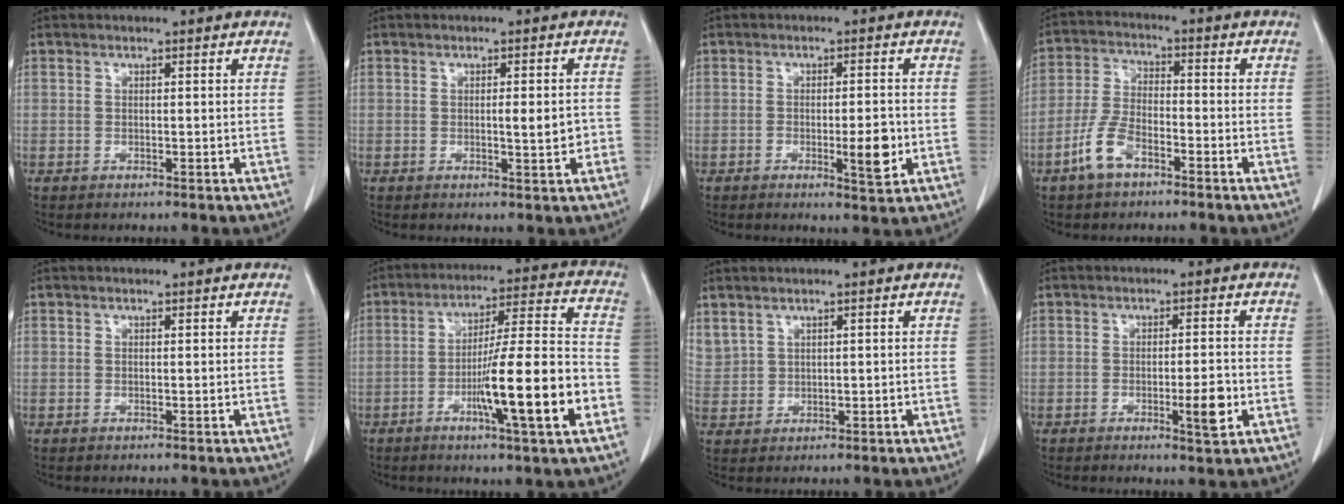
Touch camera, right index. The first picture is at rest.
{"total": 3.0, "force": [-0.4, 0.7, 2.9], "torque": [-0.042, 0.000, -0.004]}
{"total": 5.7, "force": [-1.4, 1.1, 5.4], "torque": [-0.080, -0.006, -0.017]}
{"total": 6.8, "force": [-4.1, 3.0, 4.6], "torque": [-0.108, 0.005, -0.083]}
{"total": 0.0}
{"total": 15.8, "force": [-5.4, 0.3, 14.8], "torque": [-0.239, -0.001, -0.085]}
{"total": 3.8, "force": [2.7, 2.4, 1.1], "torque": [-0.030, 0.013, 0.071]}
{"total": 4.4, "force": [-1.4, 0.7, 4.2], "torque": [-0.063, -0.004, -0.018]}